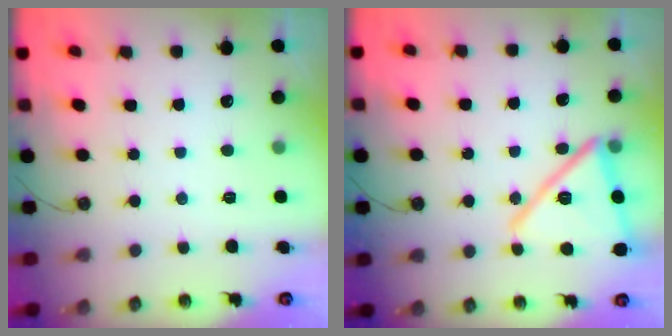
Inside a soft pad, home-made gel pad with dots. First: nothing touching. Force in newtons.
{"total": 17.8, "press": 17.7, "slide": 2.1}